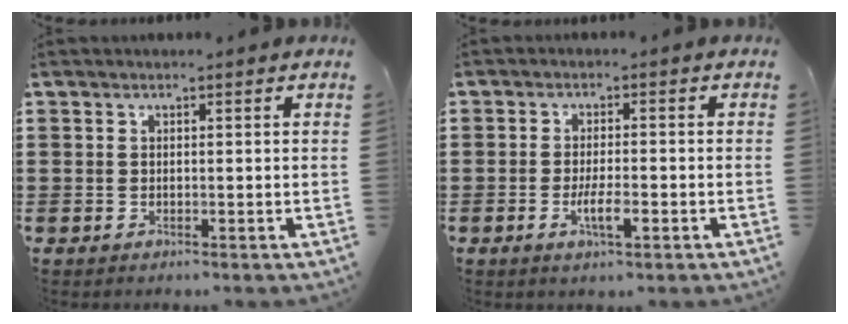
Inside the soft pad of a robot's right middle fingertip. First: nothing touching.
{"total": 3.6, "force": [-1.3, 0.6, 3.3], "torque": [-0.062, -0.002, -0.026]}